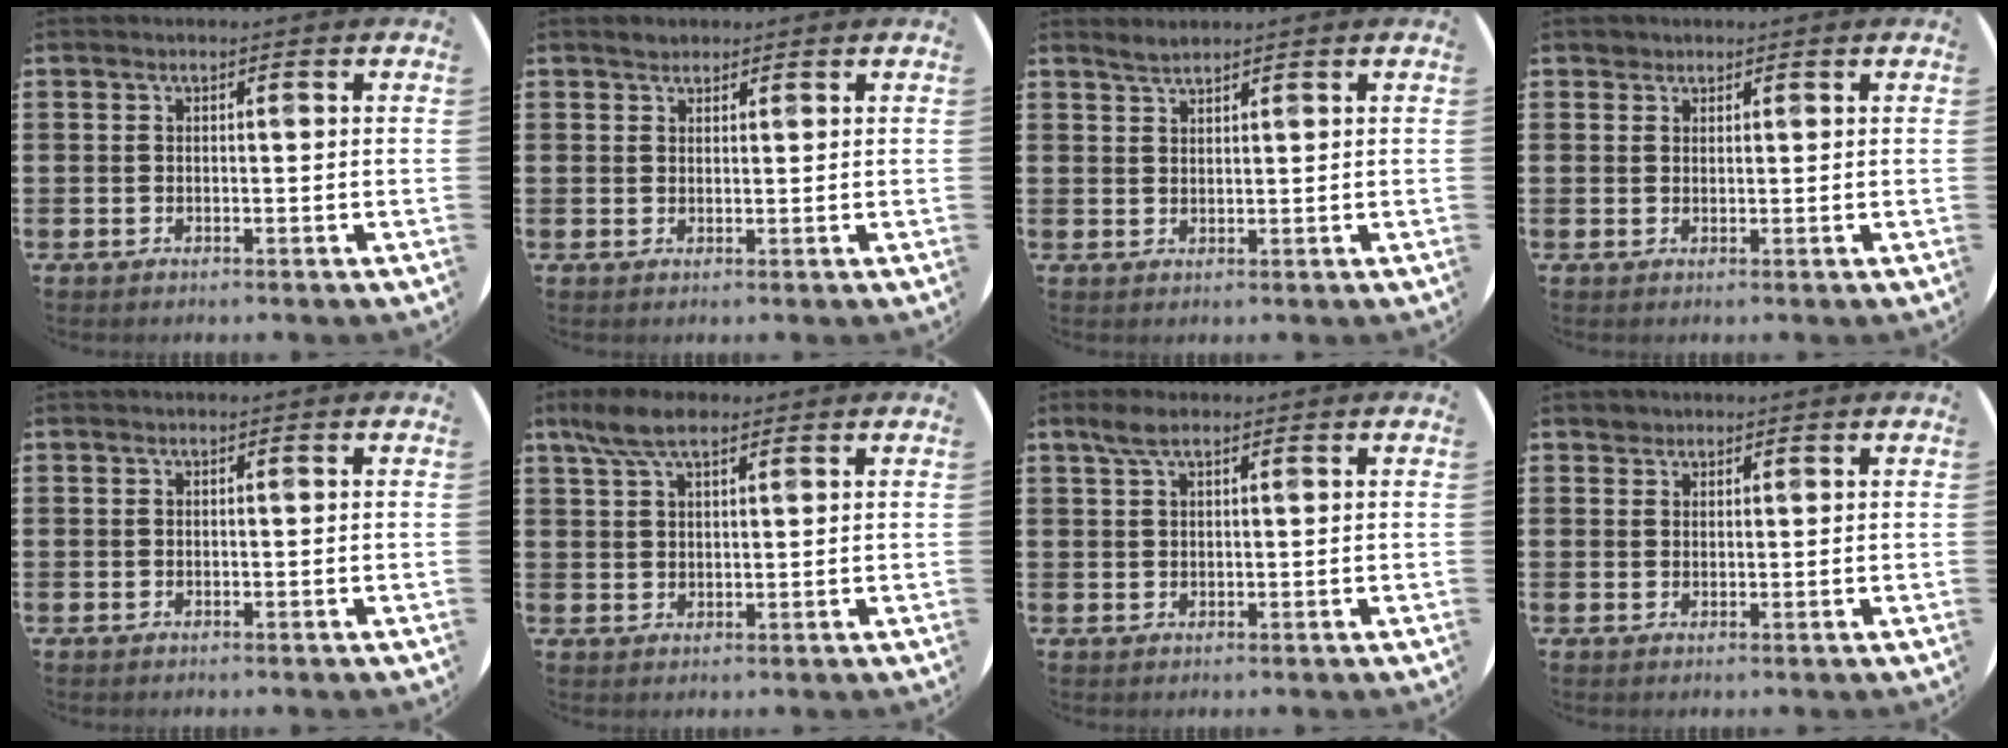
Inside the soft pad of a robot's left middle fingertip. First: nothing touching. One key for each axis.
{"total": 1.3, "fx": 1.2, "fy": 0.4, "fz": 0.0, "tx": 0.008, "ty": 0.000, "tz": 0.022}
{"total": 1.7, "fx": 1.7, "fy": 0.1, "fz": 0.3, "tx": -0.006, "ty": 0.002, "tz": 0.031}
{"total": 1.1, "fx": 1.0, "fy": 0.5, "fz": -0.1, "tx": 0.008, "ty": -0.001, "tz": 0.018}
{"total": 0.0}
{"total": 5.4, "fx": 3.9, "fy": 2.0, "fz": 3.2, "tx": -0.062, "ty": 0.000, "tz": 0.070}
{"total": 2.4, "fx": 1.7, "fy": 0.7, "fz": 1.5, "tx": -0.032, "ty": 0.007, "tz": 0.029}
{"total": 1.4, "fx": 1.2, "fy": 0.7, "fz": -0.1, "tx": 0.009, "ty": 0.000, "tz": 0.023}